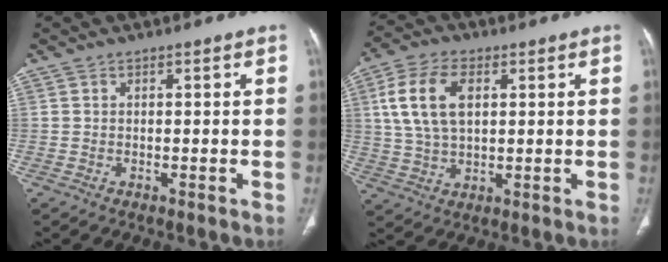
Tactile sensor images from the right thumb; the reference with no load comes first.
{"total": 11.4, "force": [2.9, 6.6, 8.8], "torque": [-0.172, 0.004, 0.055]}